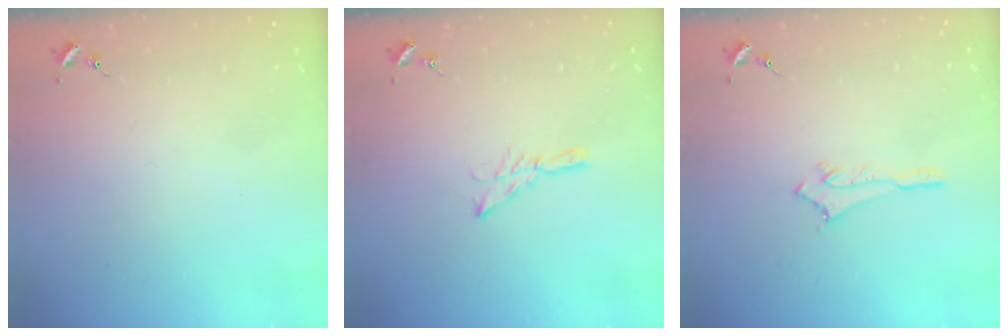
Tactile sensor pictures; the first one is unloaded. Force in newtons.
{"total": 5.8, "press": 5.7, "slide": 0.6}
{"total": 2.9, "press": 2.9, "slide": 0.2}